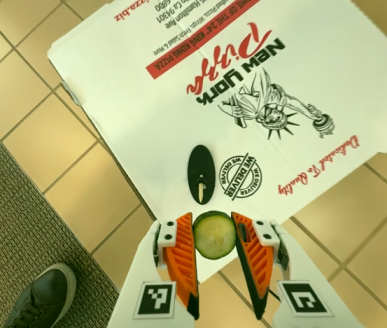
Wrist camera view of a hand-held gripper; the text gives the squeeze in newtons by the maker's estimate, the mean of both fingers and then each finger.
{"total": 7.5, "left": 7.3, "right": 7.8}